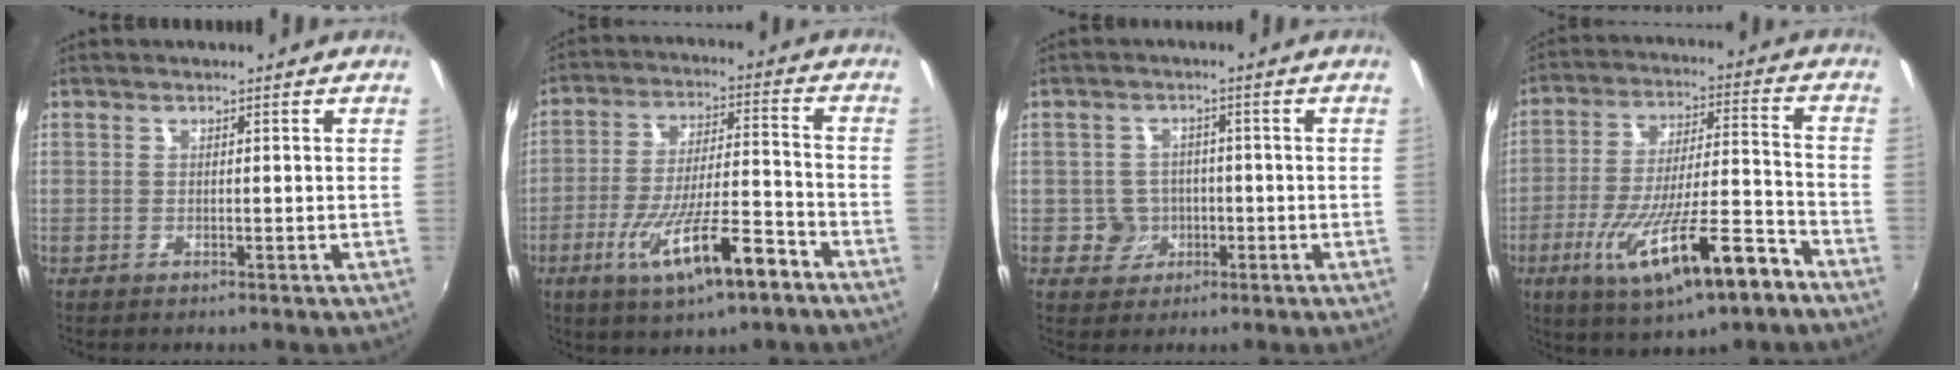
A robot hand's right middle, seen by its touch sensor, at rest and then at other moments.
{"total": 14.6, "force": [-7.9, 3.2, 11.9], "torque": [-0.227, -0.020, -0.131]}
{"total": 4.9, "force": [-1.3, 4.7, 0.6], "torque": [-0.020, 0.010, -0.012]}
{"total": 18.3, "force": [-9.9, 4.1, 14.8], "torque": [-0.275, -0.034, -0.159]}